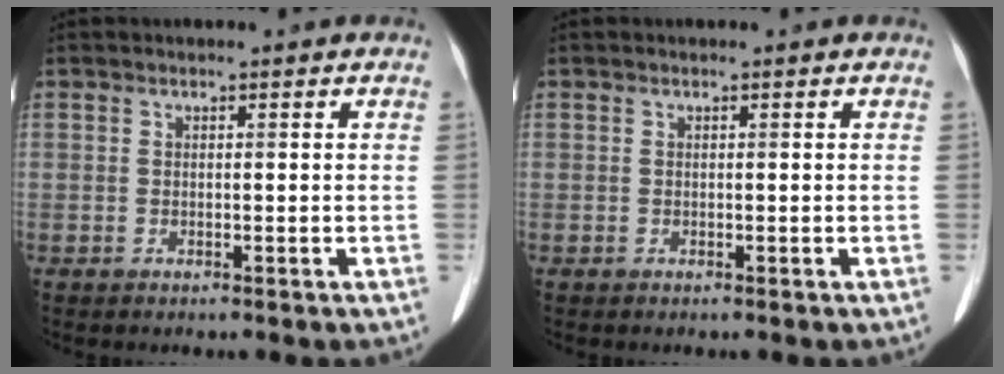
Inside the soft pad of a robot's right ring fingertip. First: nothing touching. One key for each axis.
{"total": 0.0}